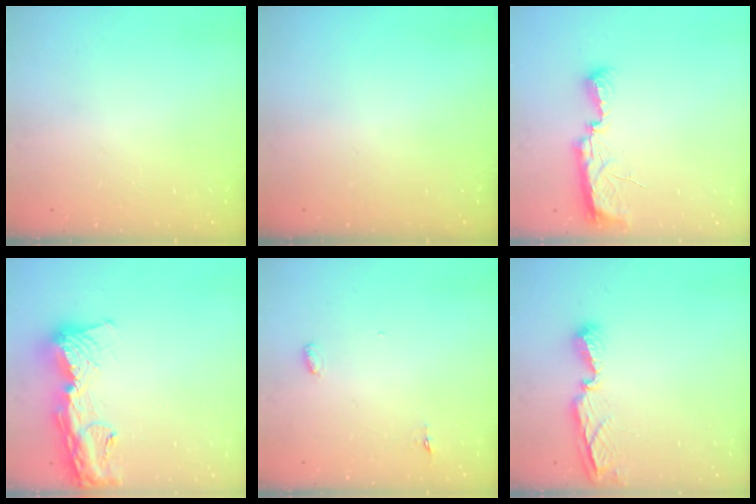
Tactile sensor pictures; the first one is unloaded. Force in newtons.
{"total": 0.0}
{"total": 7.9, "press": 7.8, "slide": 0.8}
{"total": 15.6, "press": 15.5, "slide": 1.6}
{"total": 3.0, "press": 2.8, "slide": 0.9}
{"total": 8.0, "press": 7.9, "slide": 1.0}